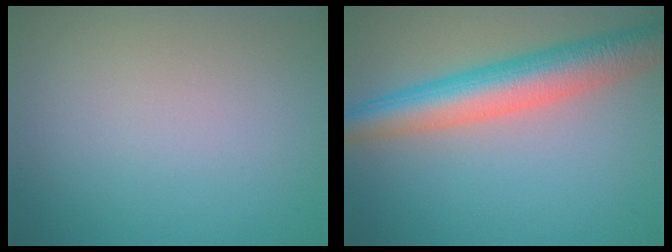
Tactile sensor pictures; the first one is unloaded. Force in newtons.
{"total": 7.3, "press": 7.3, "slide": 0.3}